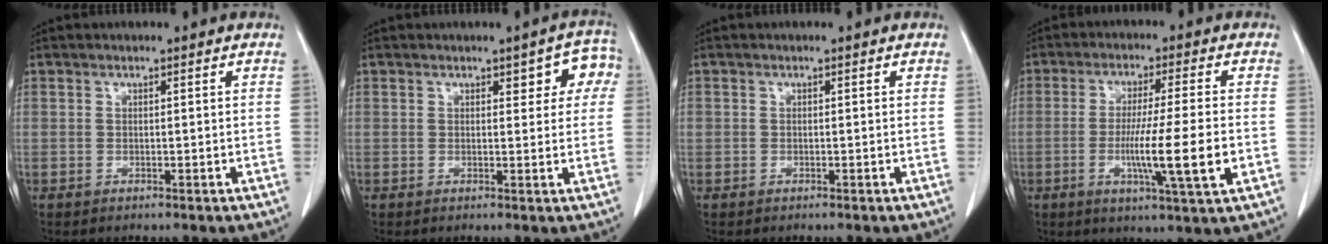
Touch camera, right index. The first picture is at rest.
{"total": 4.9, "force": [2.0, 2.2, 3.9], "torque": [-0.029, 0.015, 0.017]}
{"total": 0.0}
{"total": 10.9, "force": [-2.4, -0.6, 10.6], "torque": [-0.182, -0.021, -0.044]}